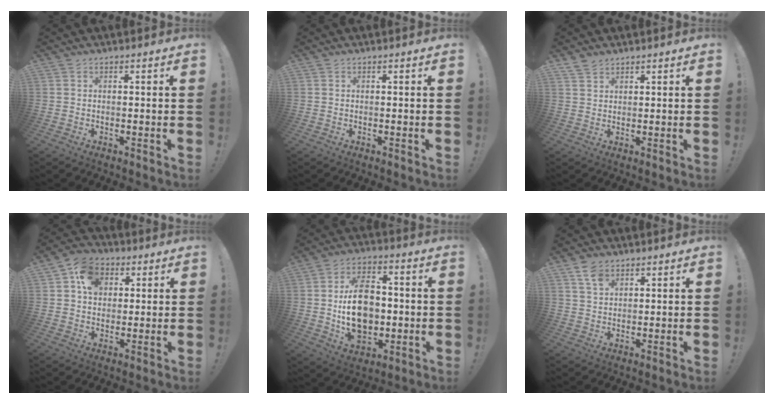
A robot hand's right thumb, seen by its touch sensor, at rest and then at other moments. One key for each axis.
{"total": 0.0}
{"total": 2.6, "fx": 2.3, "fy": 1.1, "fz": 0.7, "tx": -0.015, "ty": -0.012, "tz": 0.044}
{"total": 7.6, "fx": 2.5, "fy": 5.9, "fz": 4.1, "tx": -0.065, "ty": 0.005, "tz": 0.049}
{"total": 17.3, "fx": -0.7, "fy": 12.2, "fz": 12.2, "tx": -0.207, "ty": 0.002, "tz": -0.012}
{"total": 5.6, "fx": 3.8, "fy": 3.3, "fz": 2.5, "tx": -0.041, "ty": -0.017, "tz": 0.072}